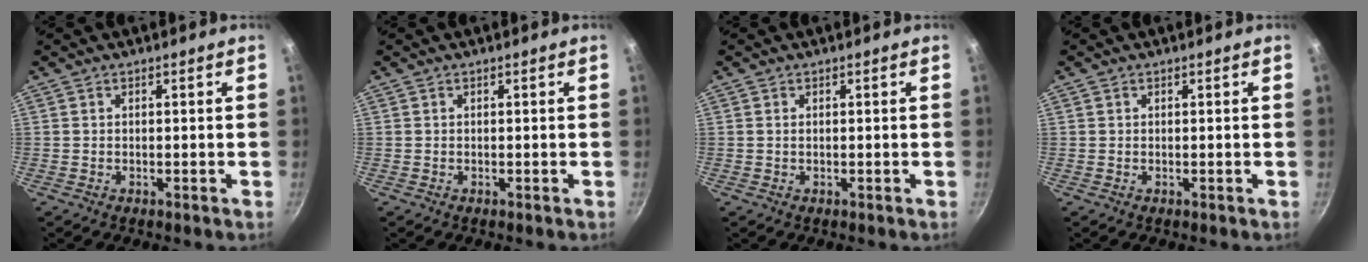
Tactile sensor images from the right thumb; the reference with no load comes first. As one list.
[{"total": 0.0}, {"total": 0.5, "force": [0.2, 0.3, 0.4], "torque": [-0.008, 0.001, 0.003]}, {"total": 0.0}]